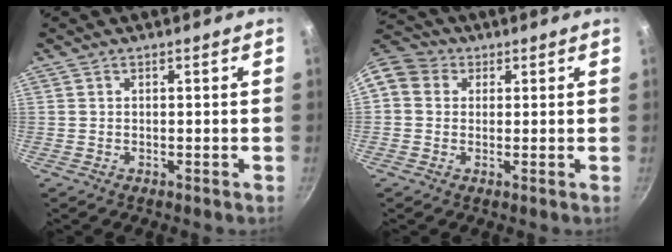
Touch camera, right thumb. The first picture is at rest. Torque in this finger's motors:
{"motor_torque": [2.12, 2.88, 1.57, -0.13, 0.28]}